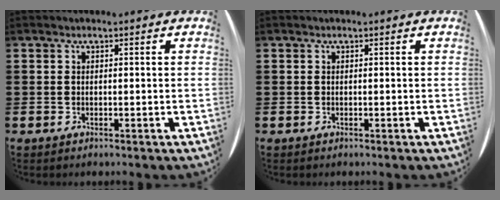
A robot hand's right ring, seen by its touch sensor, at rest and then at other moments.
{"total": 0.0}